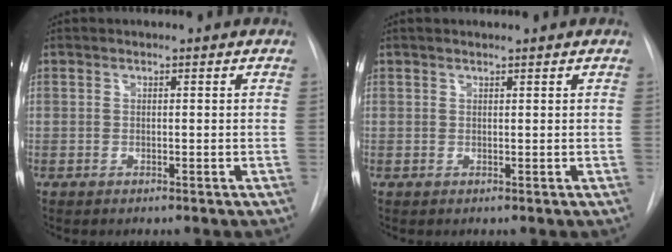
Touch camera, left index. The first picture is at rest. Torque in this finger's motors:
{"motor_torque": [-0.28, 0.00, -0.27, 0.00]}